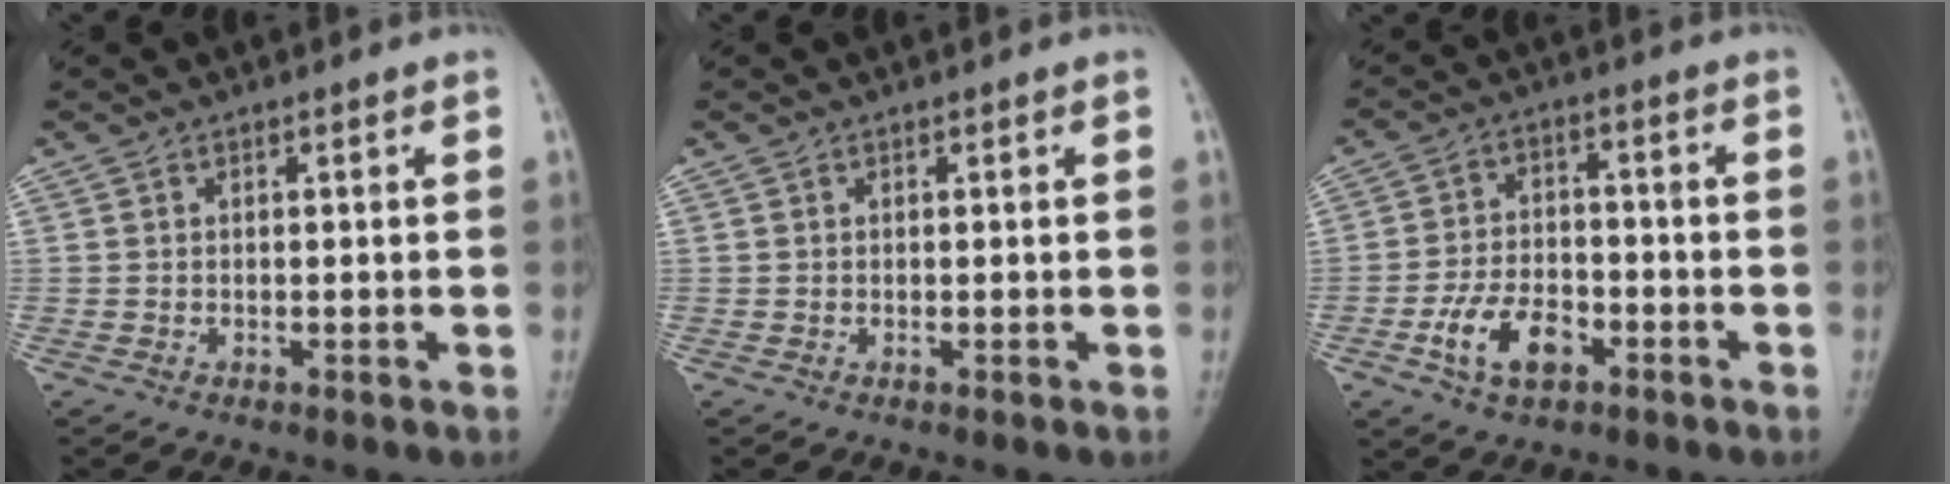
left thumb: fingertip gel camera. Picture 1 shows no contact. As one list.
[{"total": 0.0}, {"total": 9.1, "force": [-4.2, 5.3, 6.1], "torque": [-0.104, 0.025, -0.077]}]